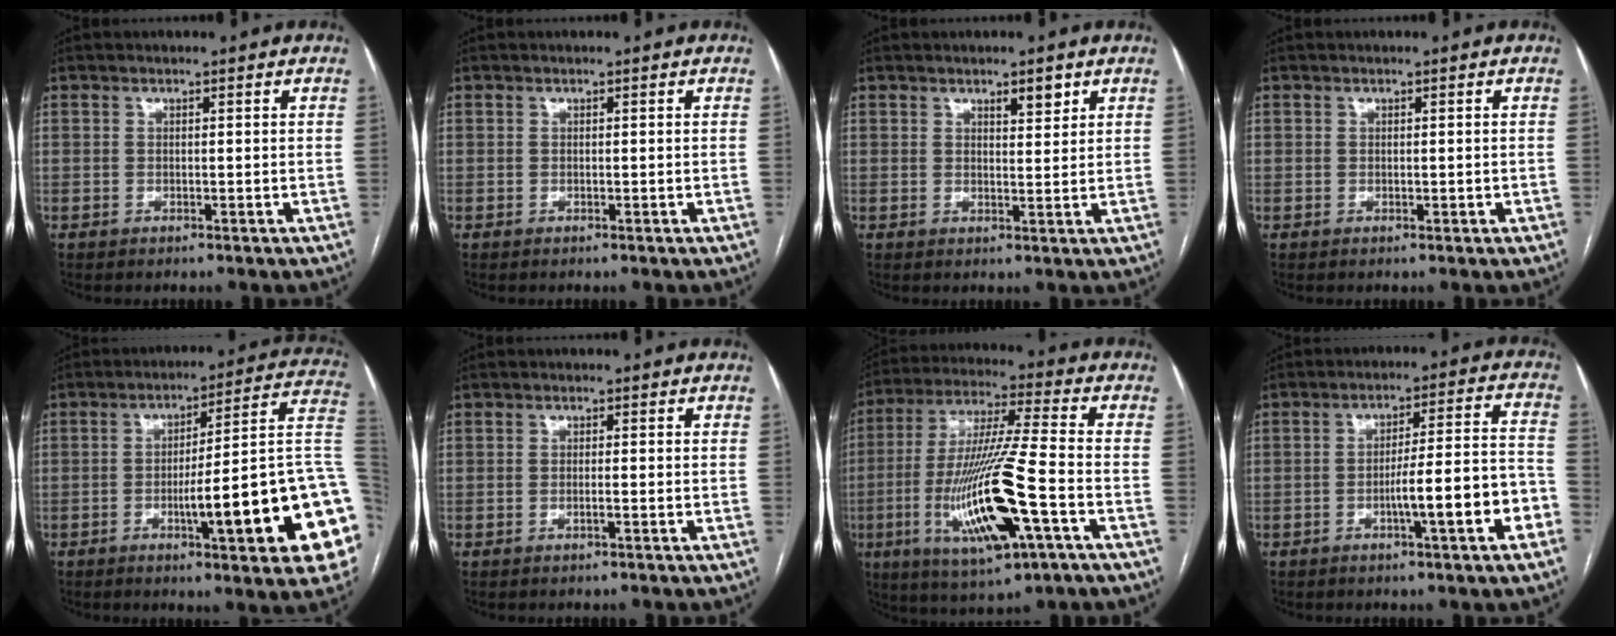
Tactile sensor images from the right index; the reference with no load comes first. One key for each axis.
{"total": 0.0}
{"total": 2.6, "fx": 1.7, "fy": 0.7, "fz": 1.9, "tx": -0.028, "ty": -0.003, "tz": 0.027}
{"total": 0.5, "fx": 0.0, "fy": 0.3, "fz": 0.4, "tx": -0.004, "ty": 0.001, "tz": 0.004}
{"total": 22.4, "fx": -5.0, "fy": 2.0, "fz": 21.8, "tx": -0.198, "ty": 0.014, "tz": -0.063}
{"total": 0.9, "fx": -0.3, "fy": -0.1, "fz": 0.8, "tx": -0.016, "ty": 0.002, "tz": -0.004}
{"total": 19.1, "fx": -5.9, "fy": 1.7, "fz": 18.1, "tx": -0.377, "ty": -0.023, "tz": -0.100}
{"total": 10.9, "fx": -4.2, "fy": 0.6, "fz": 10.0, "tx": -0.141, "ty": 0.021, "tz": -0.057}